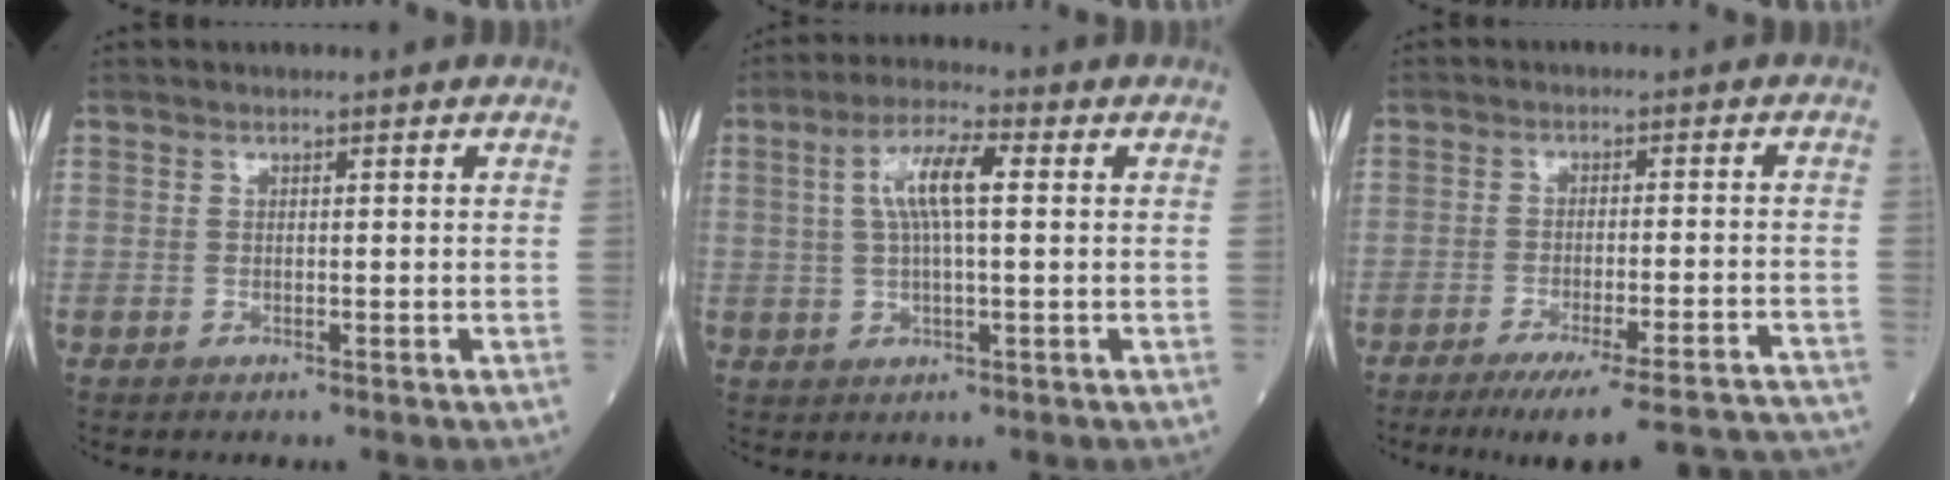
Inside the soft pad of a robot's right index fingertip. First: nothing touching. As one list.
[{"total": 7.3, "force": [1.5, 1.4, 7.0], "torque": [-0.140, 0.016, 0.028]}, {"total": 20.4, "force": [-19.1, 0.4, 7.1], "torque": [-0.044, -0.008, -0.241]}]